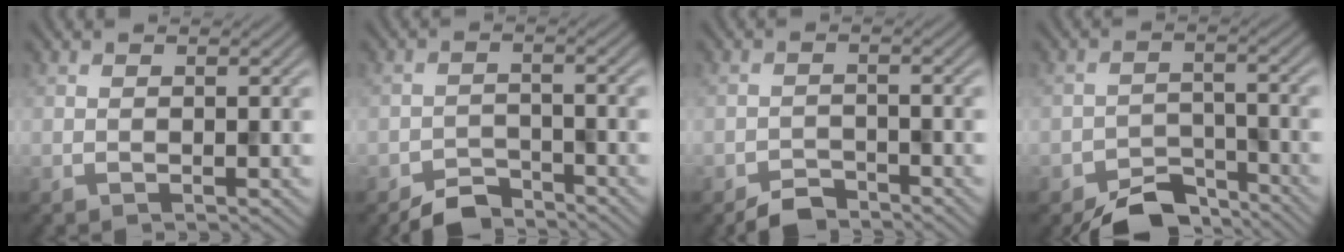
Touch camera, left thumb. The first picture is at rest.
{"total": 3.4, "force": [-3.2, 1.0, 0.4], "torque": [0.000, 0.001, -0.062]}
{"total": 2.5, "force": [-2.4, 0.7, 0.1], "torque": [0.004, 0.002, -0.045]}
{"total": 5.6, "force": [-4.9, 2.2, 1.5], "torque": [-0.016, -0.007, -0.089]}